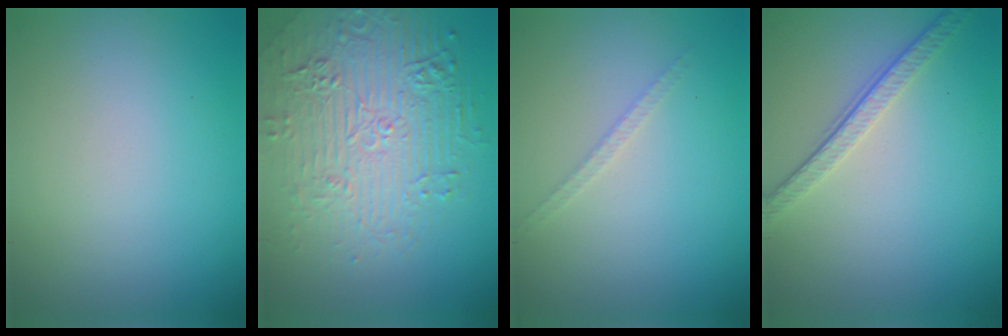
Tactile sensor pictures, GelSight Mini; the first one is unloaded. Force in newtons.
{"total": 6.7, "press": 5.2, "slide": 4.2}
{"total": 1.1, "press": 1.1, "slide": 0.2}
{"total": 3.5, "press": 2.6, "slide": 2.4}